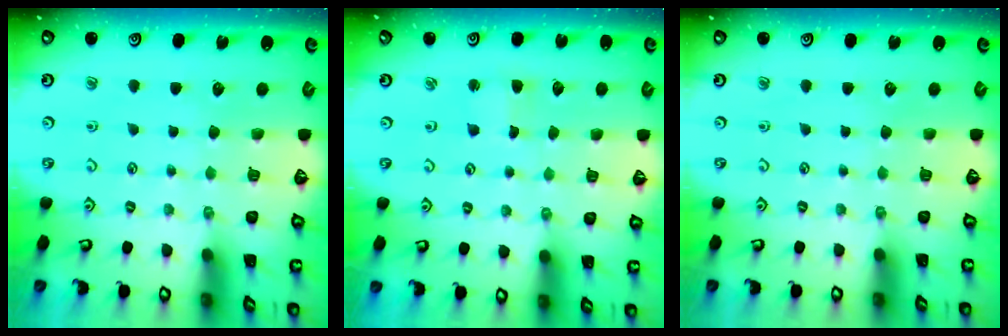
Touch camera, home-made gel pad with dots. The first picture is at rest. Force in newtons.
{"total": 2.0, "press": 2.0, "slide": 0.3}
{"total": 0.0}